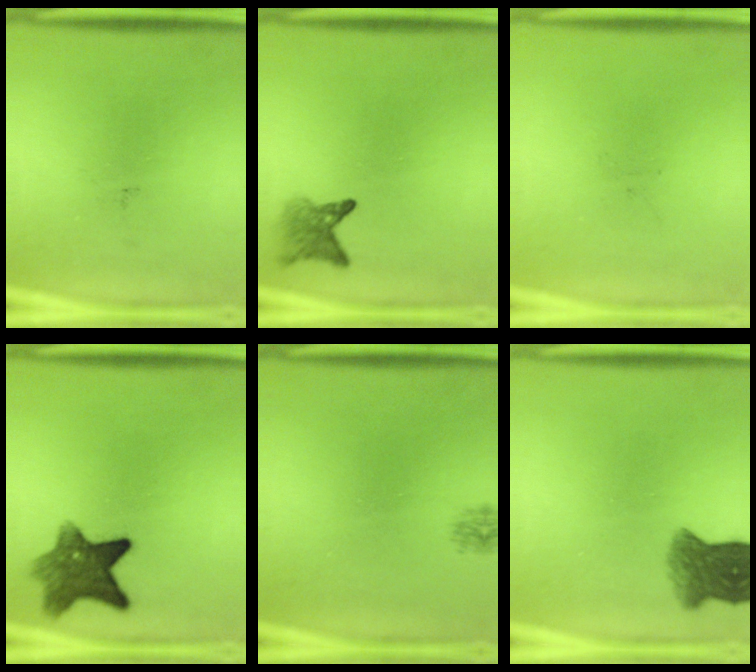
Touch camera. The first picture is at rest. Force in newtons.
{"total": 2.7}
{"total": 0.0}
{"total": 8.4}
{"total": 0.9}
{"total": 5.8}